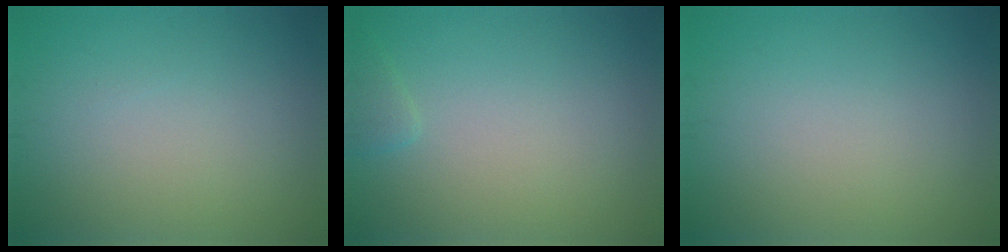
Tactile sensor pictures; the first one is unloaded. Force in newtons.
{"total": 0.9, "press": 0.9, "slide": 0.1}
{"total": 0.0}